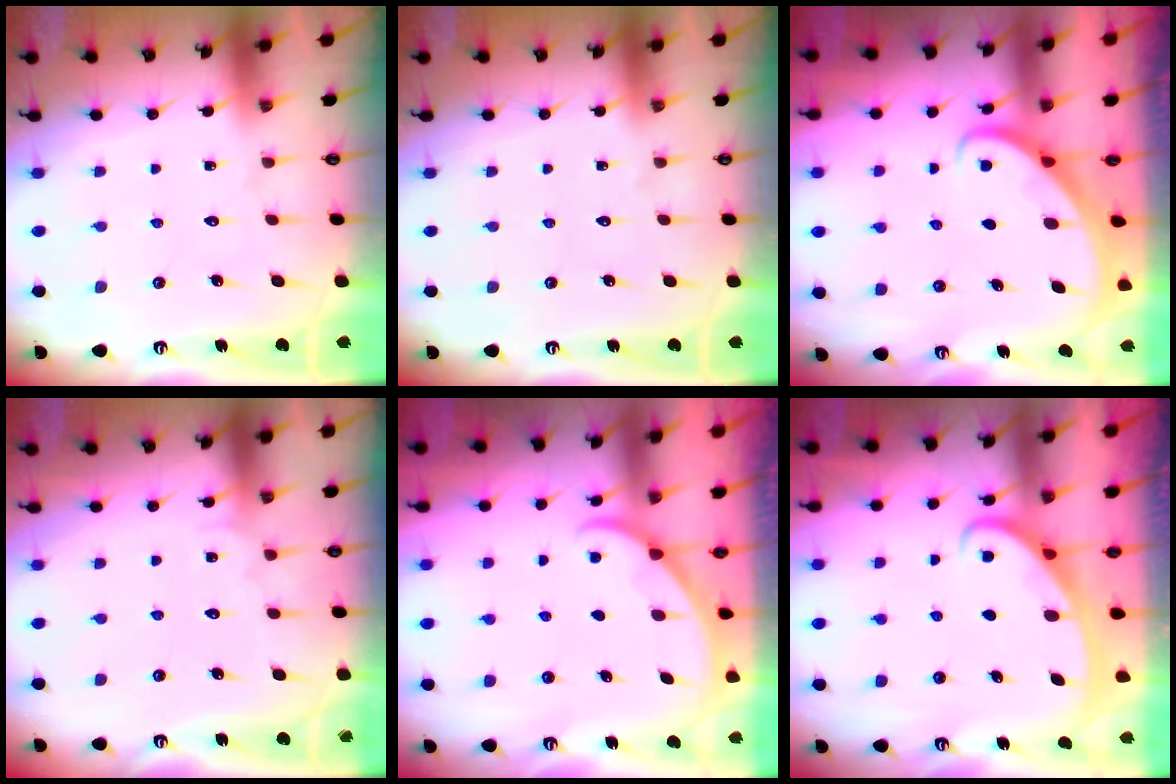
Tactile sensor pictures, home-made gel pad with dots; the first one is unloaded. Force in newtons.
{"total": 0.0}
{"total": 2.8, "press": 2.8, "slide": 0.2}
{"total": 2.6, "press": 2.6, "slide": 0.2}
{"total": 2.1, "press": 2.1, "slide": 0.2}
{"total": 2.7, "press": 2.7, "slide": 0.4}